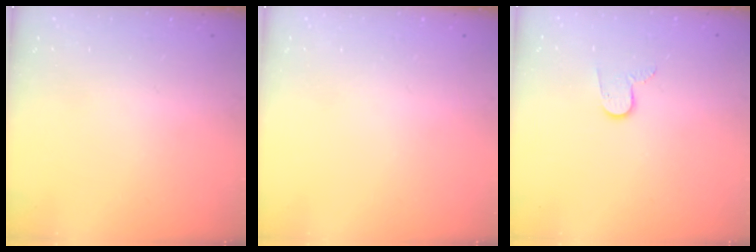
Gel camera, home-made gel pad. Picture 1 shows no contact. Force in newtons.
{"total": 0.0}
{"total": 6.3, "press": 6.3, "slide": 0.6}